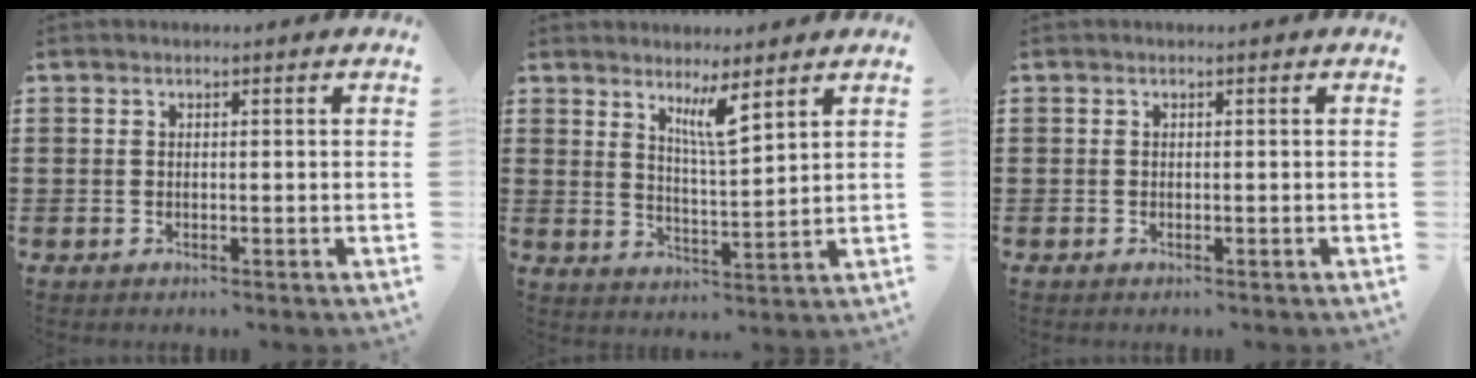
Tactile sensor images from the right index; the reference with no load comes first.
{"total": 5.0, "force": [3.5, 0.3, 3.5], "torque": [-0.070, -0.012, 0.059]}
{"total": 0.0}